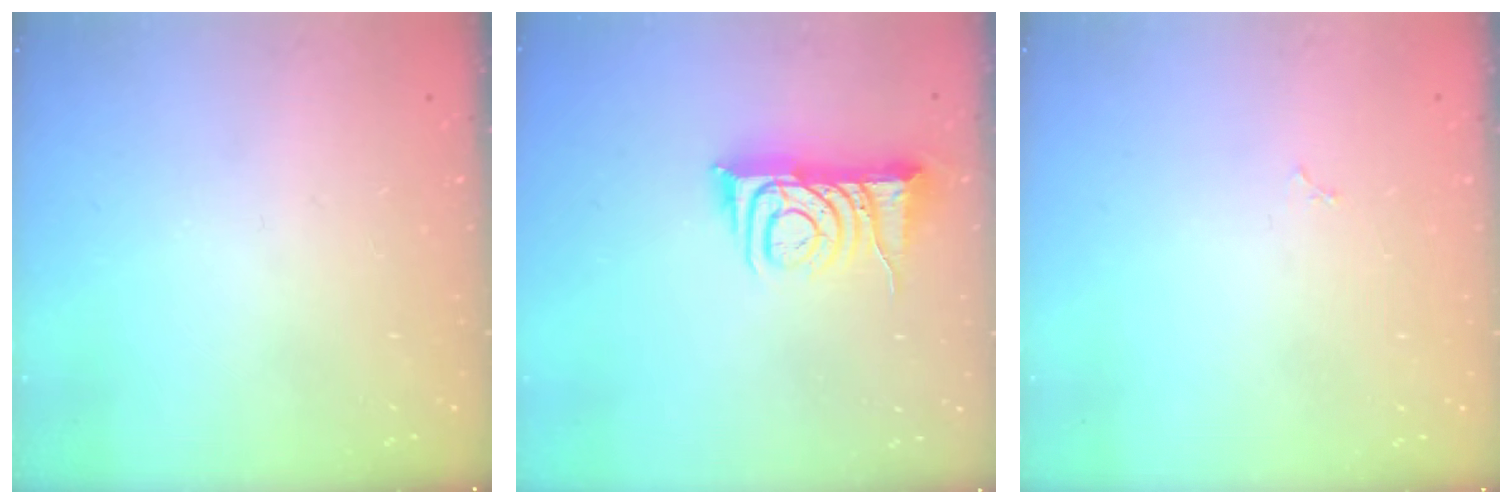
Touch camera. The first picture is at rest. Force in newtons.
{"total": 8.4, "press": 8.3, "slide": 1.3}
{"total": 2.9, "press": 2.9, "slide": 0.4}